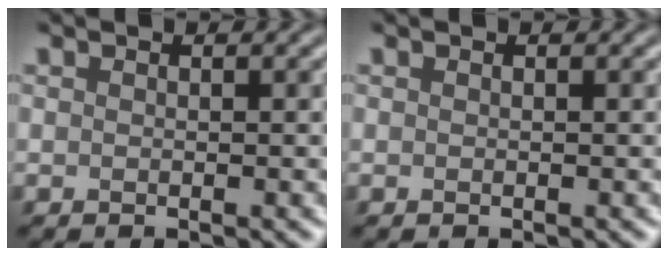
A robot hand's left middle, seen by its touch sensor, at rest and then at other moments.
{"total": 0.0}